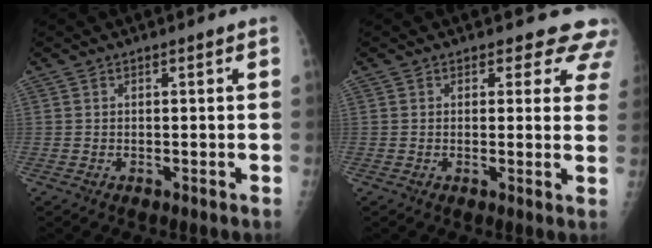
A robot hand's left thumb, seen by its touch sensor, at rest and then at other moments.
{"total": 6.9, "force": [5.9, 3.5, 1.2], "torque": [0.037, -0.023, 0.039]}